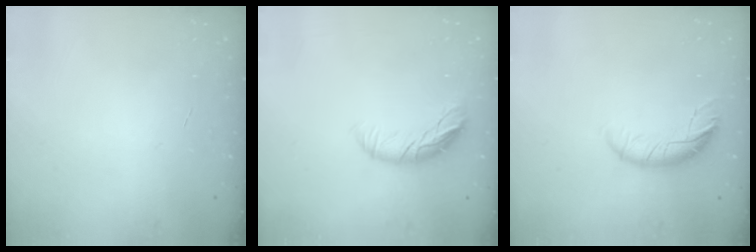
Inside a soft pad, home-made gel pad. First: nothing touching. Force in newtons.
{"total": 9.0, "press": 8.9, "slide": 1.1}
{"total": 9.3, "press": 9.2, "slide": 1.7}